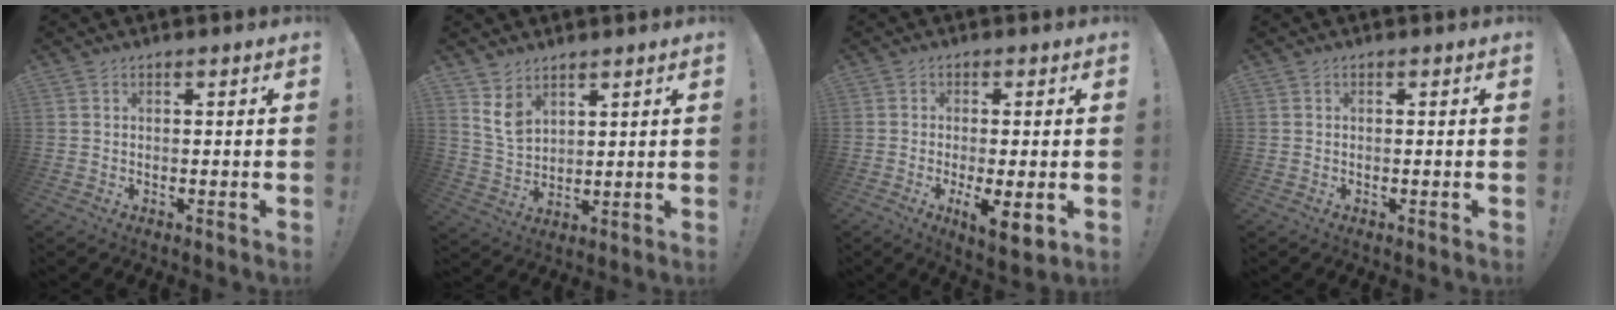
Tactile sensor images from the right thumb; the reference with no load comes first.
{"total": 6.6, "force": [4.3, 3.9, 3.3], "torque": [-0.052, -0.024, 0.081]}
{"total": 7.7, "force": [-1.4, 1.6, 7.4], "torque": [-0.111, -0.012, -0.018]}
{"total": 0.0}